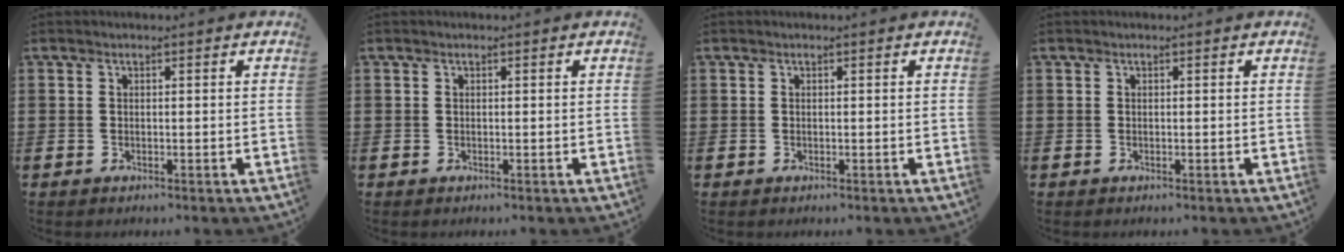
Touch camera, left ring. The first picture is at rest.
{"total": 0.0}
{"total": 0.0}
{"total": 0.0}